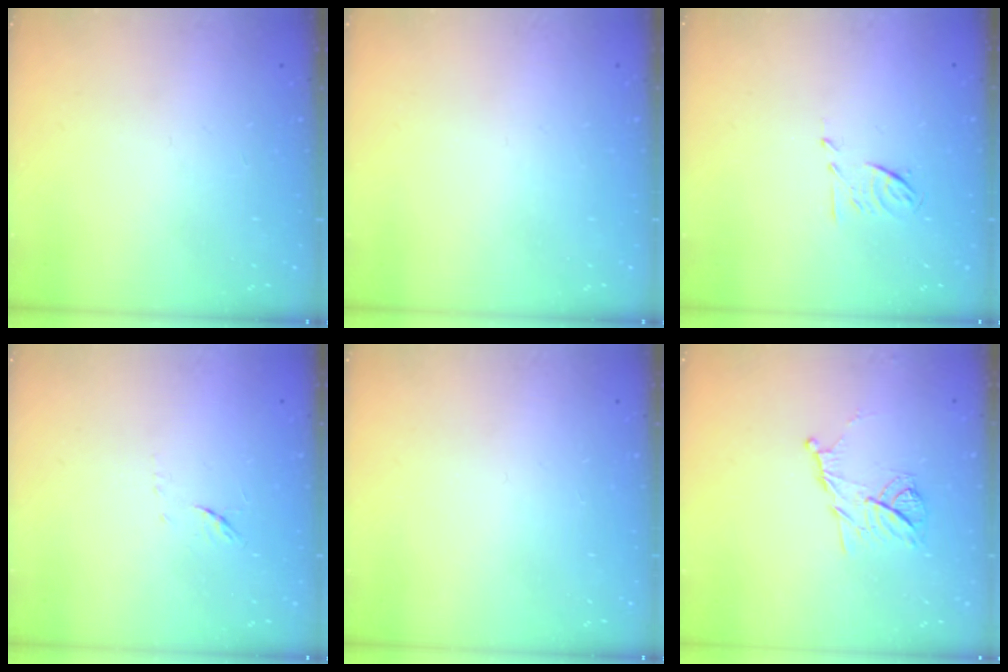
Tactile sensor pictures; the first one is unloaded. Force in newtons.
{"total": 0.0}
{"total": 6.6, "press": 6.5, "slide": 1.1}
{"total": 5.4, "press": 5.3, "slide": 0.9}
{"total": 0.0}
{"total": 10.0, "press": 10.0, "slide": 1.0}